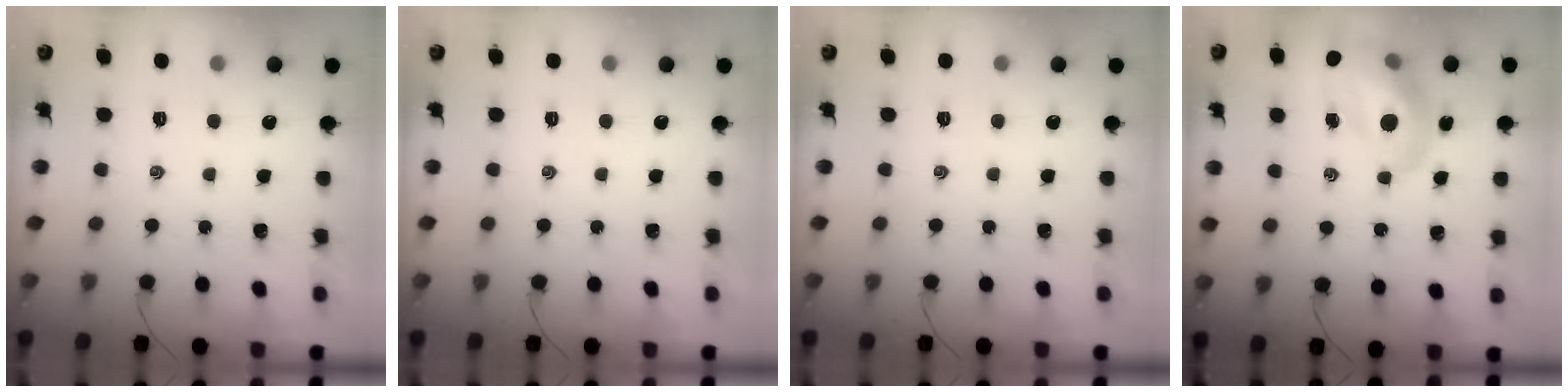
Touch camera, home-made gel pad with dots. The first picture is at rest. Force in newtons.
{"total": 0.0}
{"total": 0.0}
{"total": 13.6, "press": 13.1, "slide": 3.9}